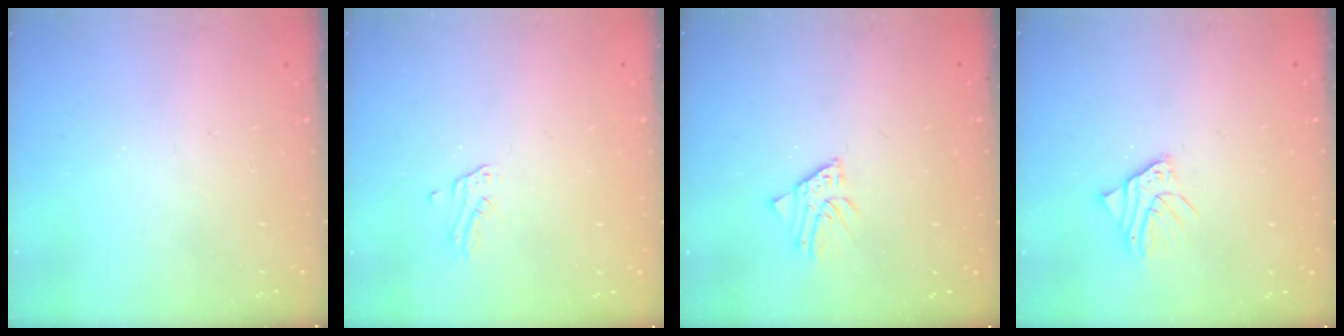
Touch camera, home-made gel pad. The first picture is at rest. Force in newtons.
{"total": 1.3, "press": 1.3, "slide": 0.1}
{"total": 2.4, "press": 2.4, "slide": 0.1}
{"total": 2.9, "press": 2.8, "slide": 0.3}